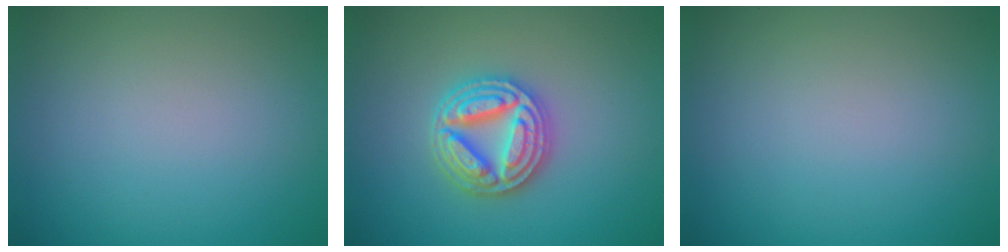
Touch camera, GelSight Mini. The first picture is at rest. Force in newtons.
{"total": 4.9, "press": 4.8, "slide": 0.8}
{"total": 0.0}